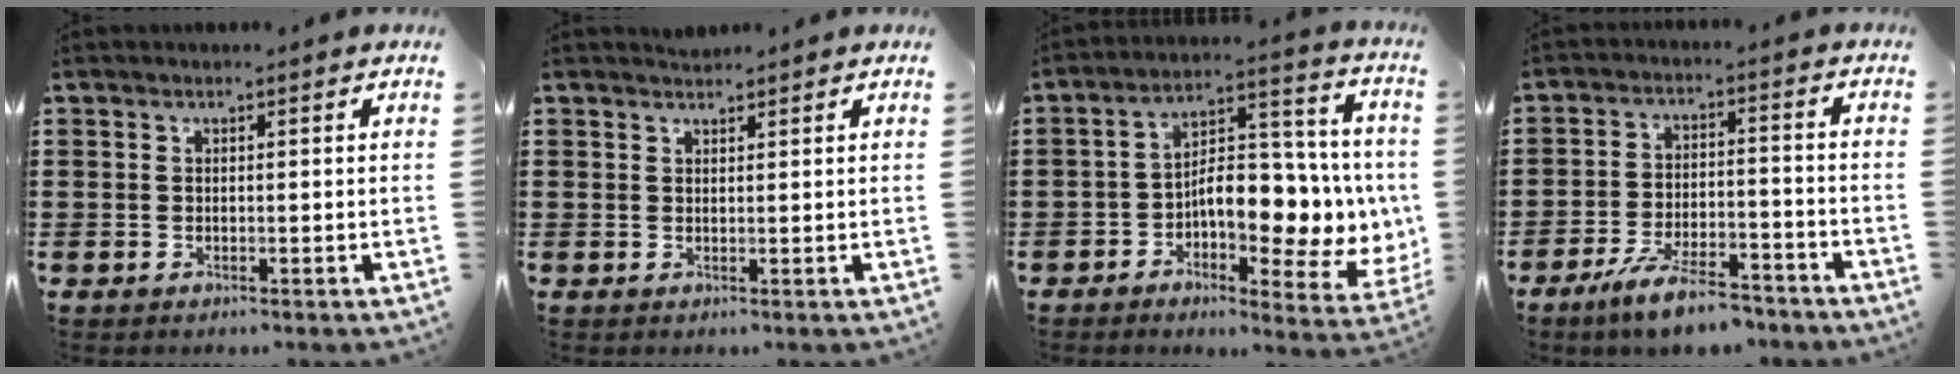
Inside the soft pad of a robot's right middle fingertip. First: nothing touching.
{"total": 1.2, "force": [1.2, 0.2, 0.0], "torque": [-0.001, 0.002, 0.023]}
{"total": 10.2, "force": [-1.1, 4.8, 8.9], "torque": [-0.134, -0.011, -0.020]}
{"total": 7.9, "force": [-6.5, 1.4, 4.2], "torque": [-0.088, 0.002, -0.124]}